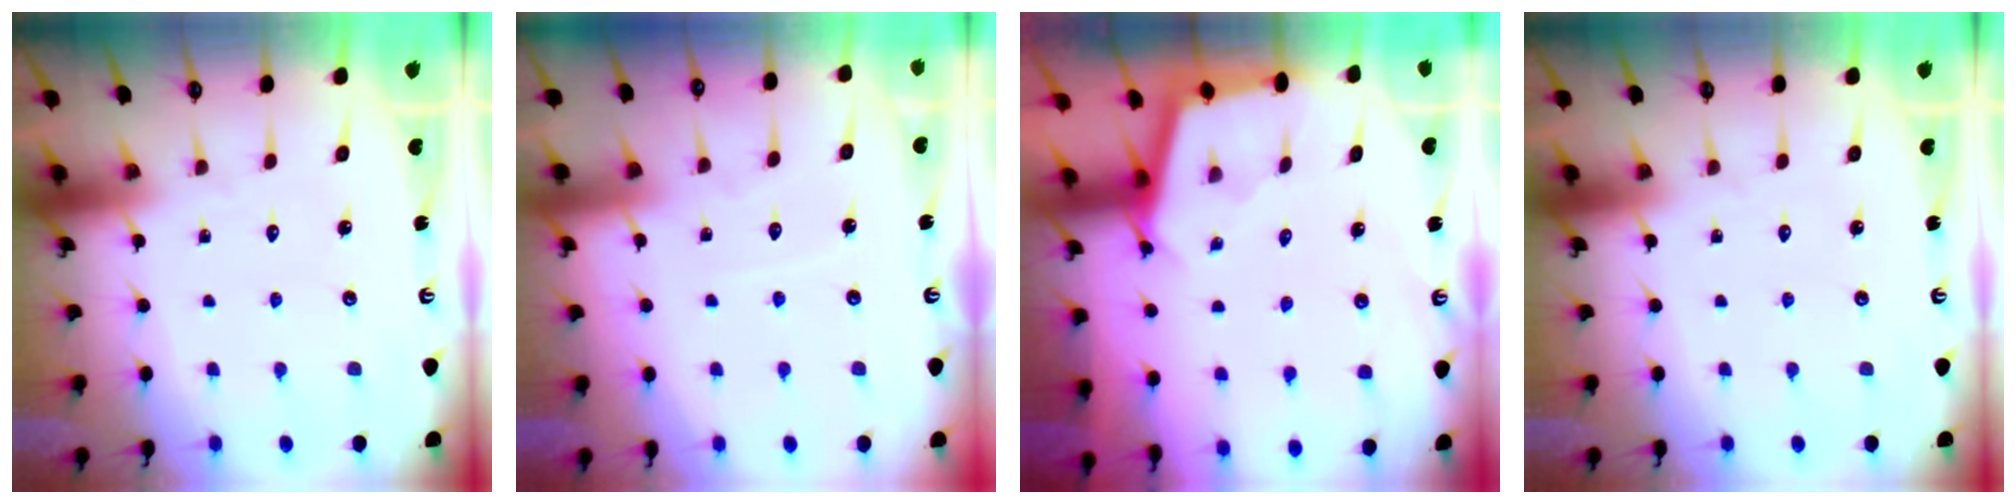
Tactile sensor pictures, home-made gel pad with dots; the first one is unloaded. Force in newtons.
{"total": 3.6, "press": 3.5, "slide": 0.4}
{"total": 2.3, "press": 2.3, "slide": 0.2}
{"total": 0.0}